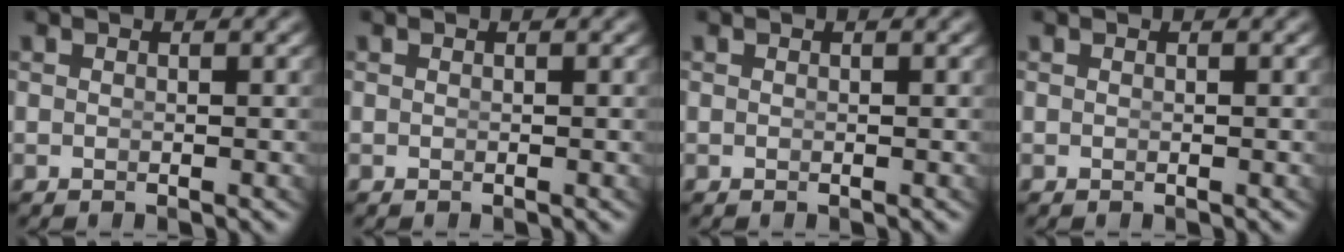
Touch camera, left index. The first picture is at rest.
{"total": 0.0}
{"total": 0.0}
{"total": 0.0}